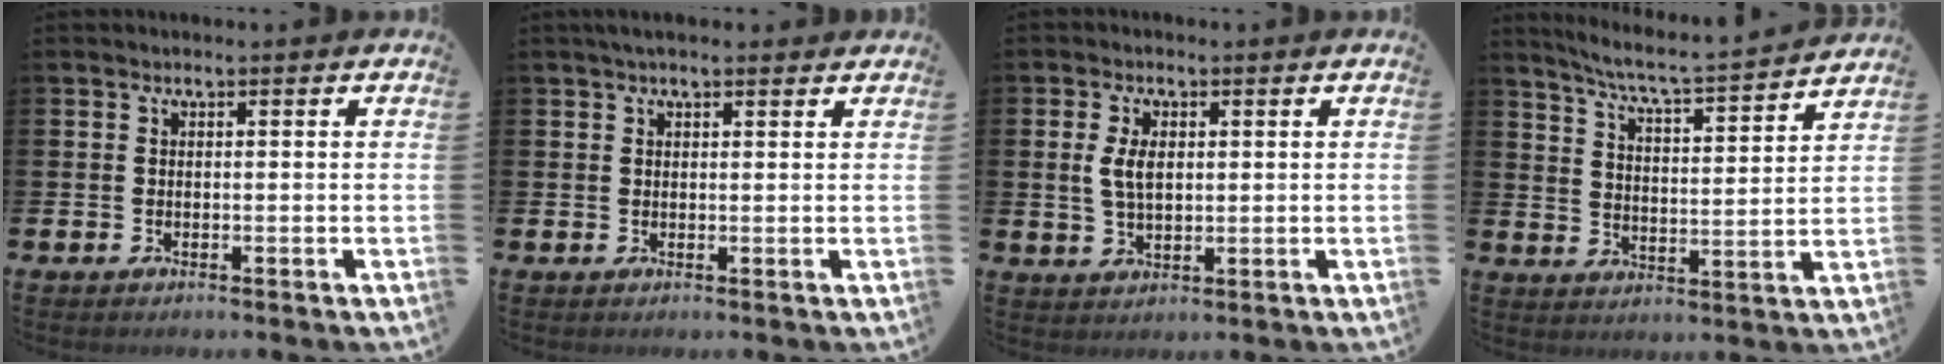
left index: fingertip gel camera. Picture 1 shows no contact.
{"total": 1.8, "force": [1.6, 0.5, 0.8], "torque": [-0.010, 0.001, 0.026]}
{"total": 4.0, "force": [1.1, 2.1, 3.1], "torque": [-0.054, 0.004, 0.016]}
{"total": 6.3, "force": [5.9, -0.2, 2.1], "torque": [-0.068, -0.048, 0.097]}